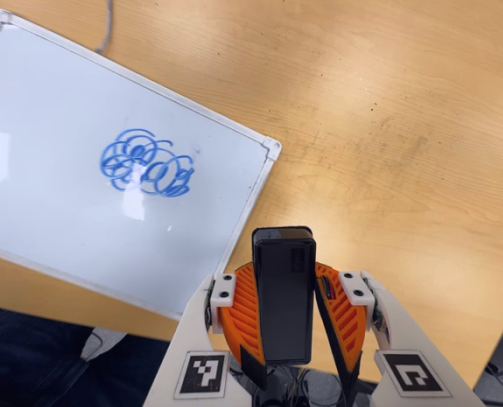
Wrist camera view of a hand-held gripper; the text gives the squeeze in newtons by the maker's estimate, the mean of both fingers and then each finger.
{"total": 6.7, "left": 6.8, "right": 6.6}